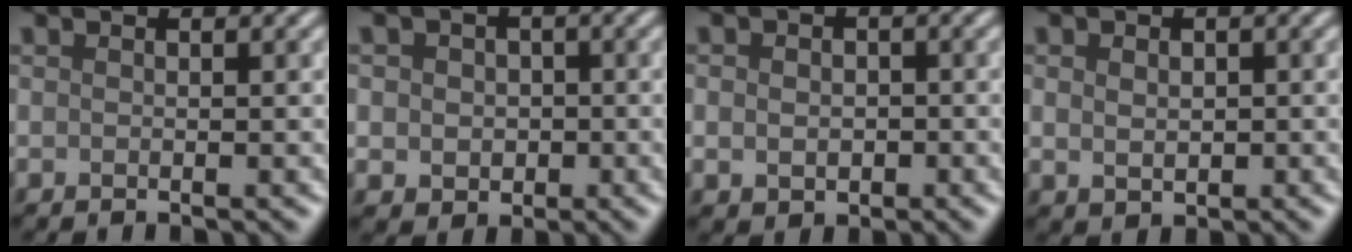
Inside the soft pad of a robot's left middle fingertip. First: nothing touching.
{"total": 3.5, "force": [0.0, 3.1, 1.7], "torque": [-0.016, 0.007, -0.014]}
{"total": 2.5, "force": [-0.3, 2.1, 1.4], "torque": [-0.009, -0.007, -0.007]}
{"total": 1.8, "force": [0.2, 1.4, 1.2], "torque": [-0.018, -0.002, 0.007]}